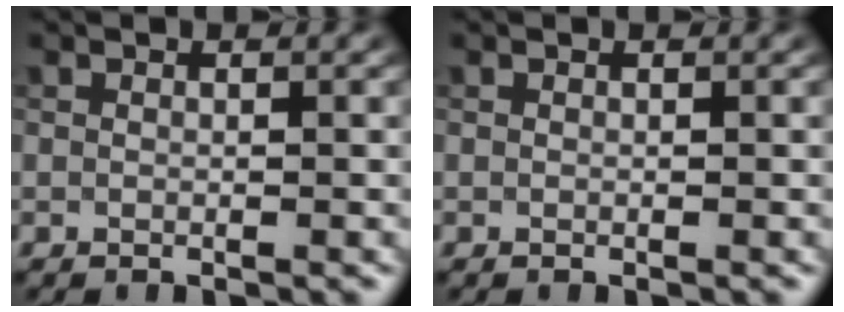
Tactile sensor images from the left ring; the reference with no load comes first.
{"total": 0.0}